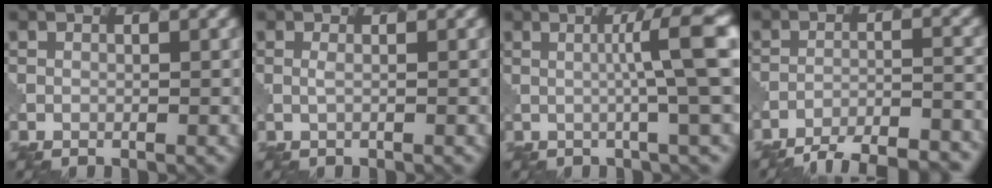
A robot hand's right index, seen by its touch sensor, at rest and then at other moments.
{"total": 0.9, "force": [0.5, 0.3, 0.7], "torque": [-0.011, -0.003, 0.006]}
{"total": 6.9, "force": [1.2, 0.6, 6.7], "torque": [-0.097, 0.010, 0.022]}
{"total": 10.1, "force": [-9.2, 2.3, 3.6], "torque": [-0.052, -0.009, -0.117]}